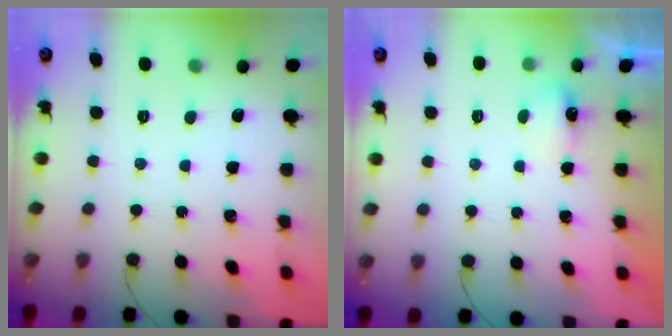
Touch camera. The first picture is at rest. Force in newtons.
{"total": 2.5, "press": 2.5, "slide": 0.6}